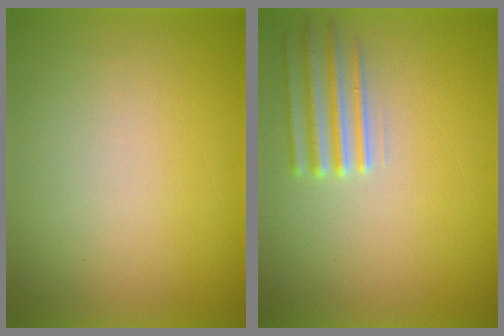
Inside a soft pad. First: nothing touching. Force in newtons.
{"total": 2.2}